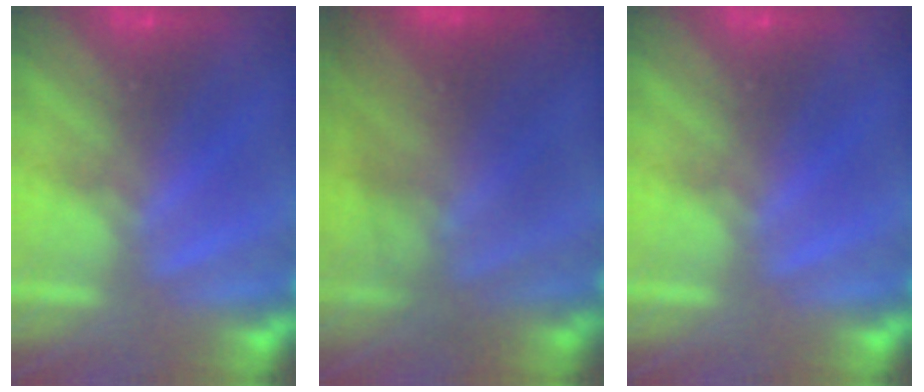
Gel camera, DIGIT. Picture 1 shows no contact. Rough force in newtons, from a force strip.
{"total": 5.7}
{"total": 0.0}